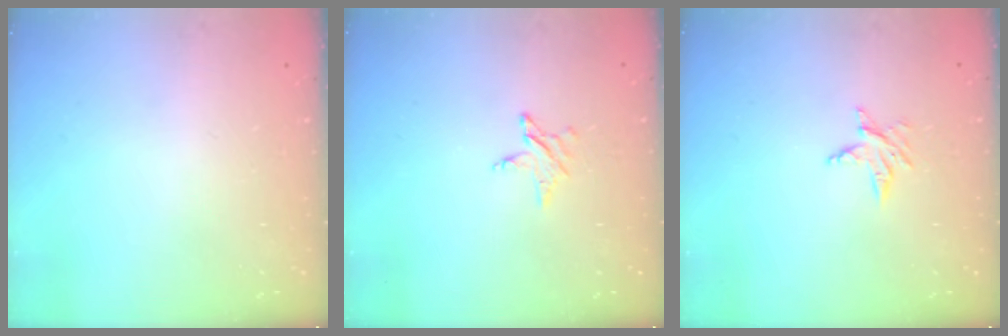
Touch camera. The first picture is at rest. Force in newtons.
{"total": 2.9, "press": 2.8, "slide": 0.3}
{"total": 3.6, "press": 3.5, "slide": 0.5}